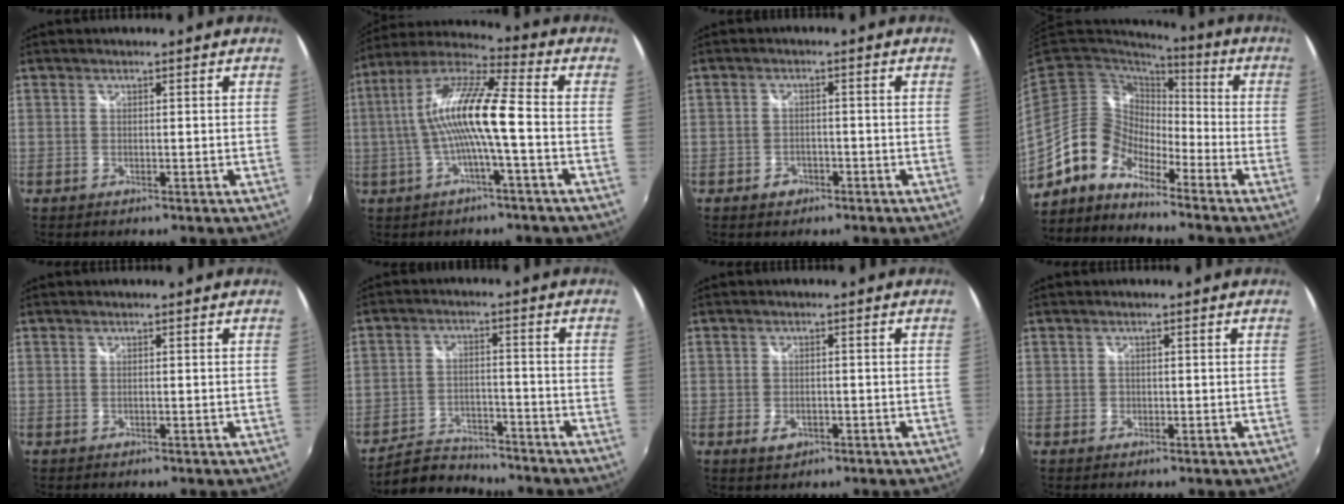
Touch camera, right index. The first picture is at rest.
{"total": 13.7, "force": [-1.5, 1.2, 13.6], "torque": [-0.250, 0.012, -0.031]}
{"total": 3.1, "force": [-1.9, 2.3, 0.8], "torque": [-0.024, 0.003, -0.031]}
{"total": 10.7, "force": [-8.4, 6.0, 3.0], "torque": [-0.054, 0.027, -0.170]}
{"total": 0.0}
{"total": 9.3, "force": [-8.4, 3.3, 2.1], "torque": [-0.073, 0.001, -0.136]}
{"total": 3.0, "force": [-1.4, 2.0, 1.7], "torque": [-0.033, -0.005, -0.022]}
{"total": 0.9, "force": [-0.3, 0.8, 0.1], "torque": [-0.001, -0.002, -0.004]}